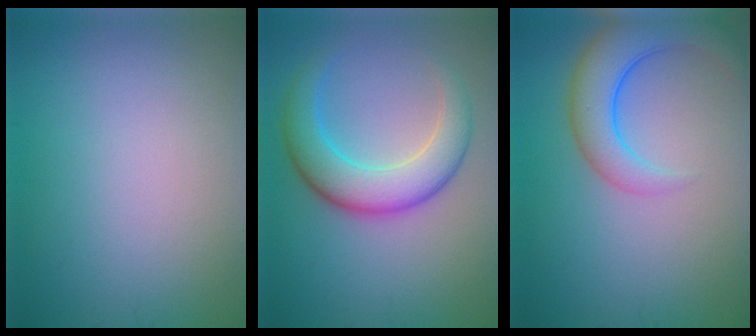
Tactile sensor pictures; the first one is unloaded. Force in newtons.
{"total": 6.1, "press": 6.1, "slide": 0.2}
{"total": 5.3, "press": 5.3, "slide": 0.3}